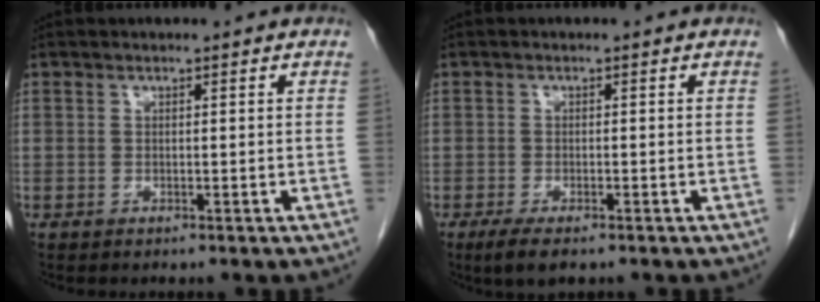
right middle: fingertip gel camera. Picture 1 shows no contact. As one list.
[{"total": 3.6, "force": [-2.4, 1.0, 2.6], "torque": [-0.051, -0.008, -0.037]}]